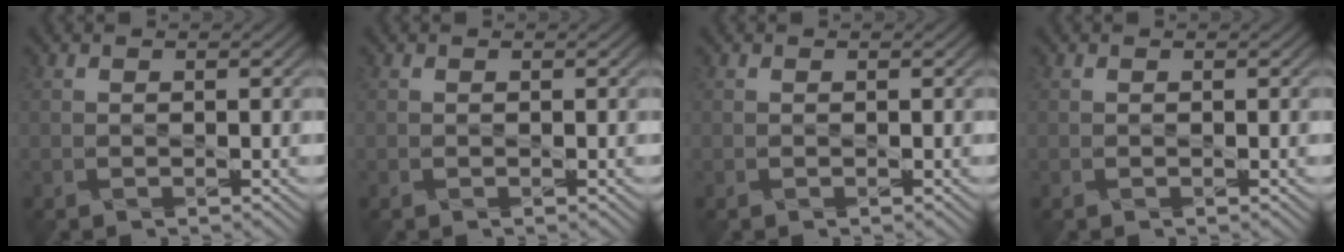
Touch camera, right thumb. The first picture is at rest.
{"total": 0.0}
{"total": 0.0}
{"total": 0.0}